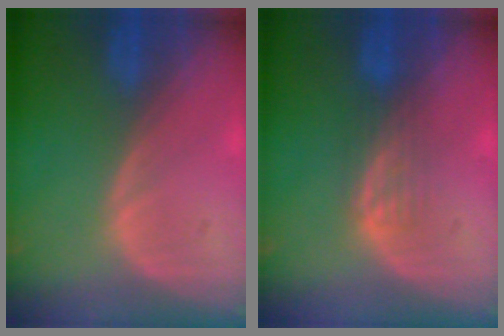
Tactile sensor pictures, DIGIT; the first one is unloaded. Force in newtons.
{"total": 2.6, "press": 2.6, "slide": 0.4}